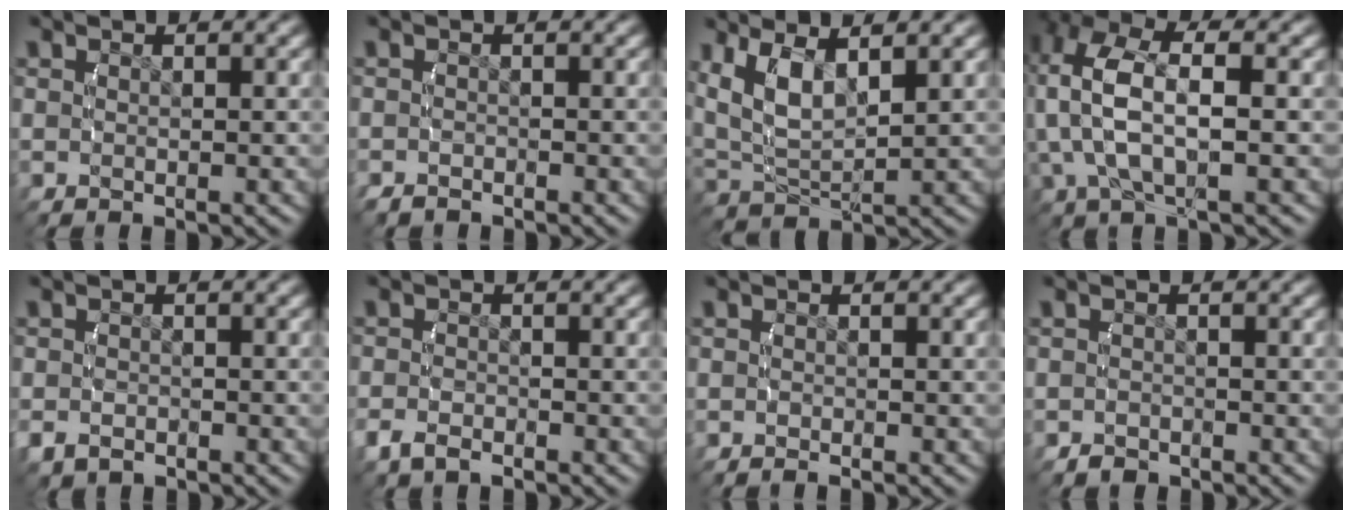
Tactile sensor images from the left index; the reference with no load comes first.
{"total": 0.9, "force": [-0.9, 0.1, -0.1], "torque": [-0.008, -0.007, -0.014]}
{"total": 6.0, "force": [1.8, 4.1, 4.1], "torque": [-0.110, -0.015, 0.041]}
{"total": 7.1, "force": [1.0, 3.8, 5.9], "torque": [-0.150, -0.010, 0.023]}
{"total": 1.6, "force": [-1.1, 1.0, 0.5], "torque": [-0.022, -0.012, -0.015]}
{"total": 1.8, "force": [-1.5, 0.9, 0.7], "torque": [-0.025, -0.008, -0.024]}
{"total": 0.6, "force": [-0.6, -0.3, 0.0], "torque": [-0.002, -0.003, -0.009]}
{"total": 0.9, "force": [-0.9, 0.0, -0.1], "torque": [-0.004, -0.006, -0.013]}